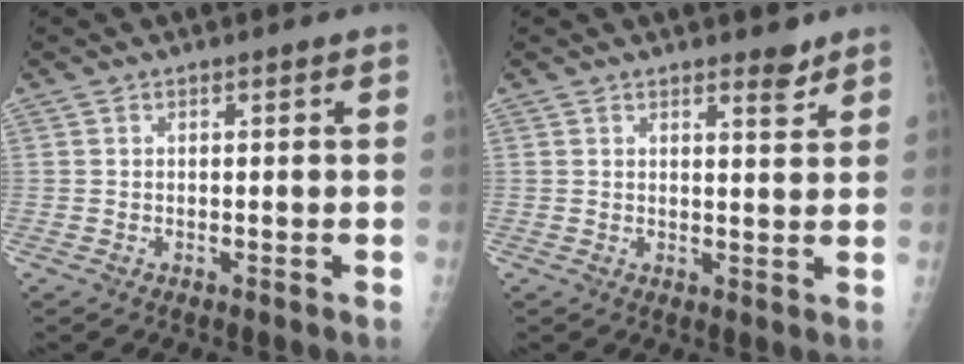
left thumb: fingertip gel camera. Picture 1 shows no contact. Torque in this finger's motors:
{"motor_torque": [-0.13, -0.04, -0.07, -0.10, 0.03]}